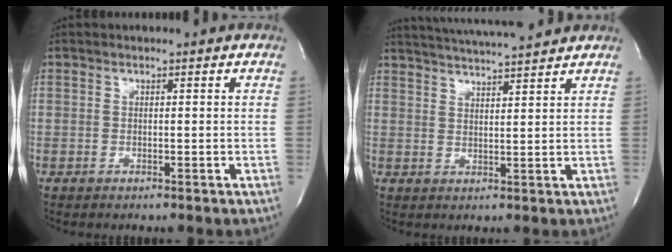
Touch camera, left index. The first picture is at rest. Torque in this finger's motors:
{"motor_torque": [0.80, -0.93, 0.40, 0.07]}